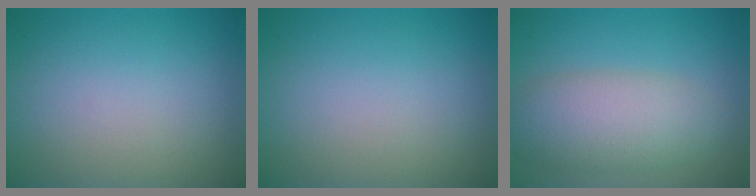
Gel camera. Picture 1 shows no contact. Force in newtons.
{"total": 0.0}
{"total": 5.6, "press": 5.6, "slide": 0.3}